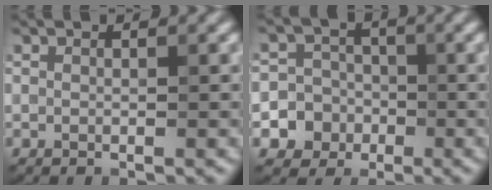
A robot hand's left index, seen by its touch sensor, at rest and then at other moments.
{"total": 6.2, "force": [-2.2, 5.8, 0.5], "torque": [0.015, 0.000, -0.054]}